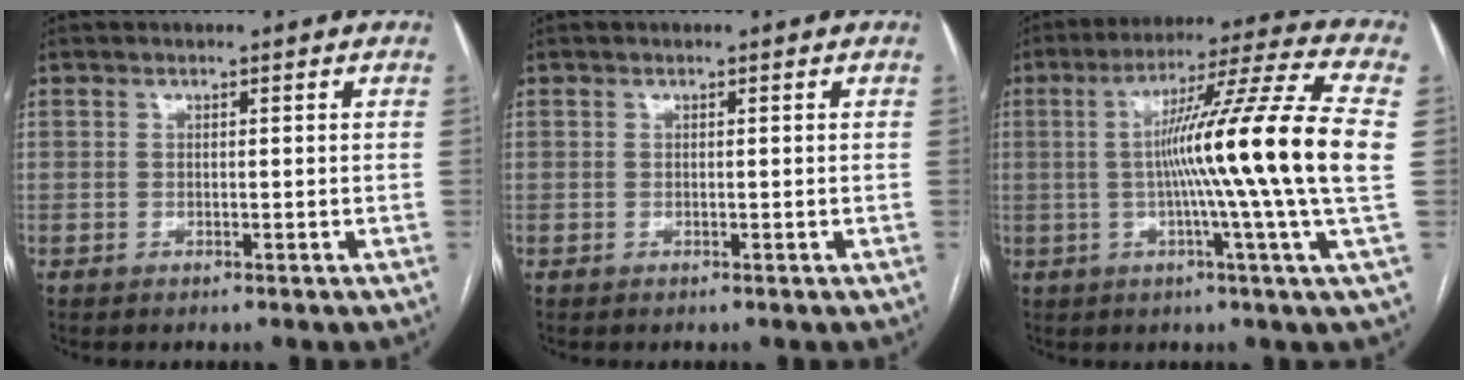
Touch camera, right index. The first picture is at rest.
{"total": 0.0}
{"total": 18.9, "force": [0.0, -3.0, 18.6], "torque": [-0.286, -0.007, -0.020]}